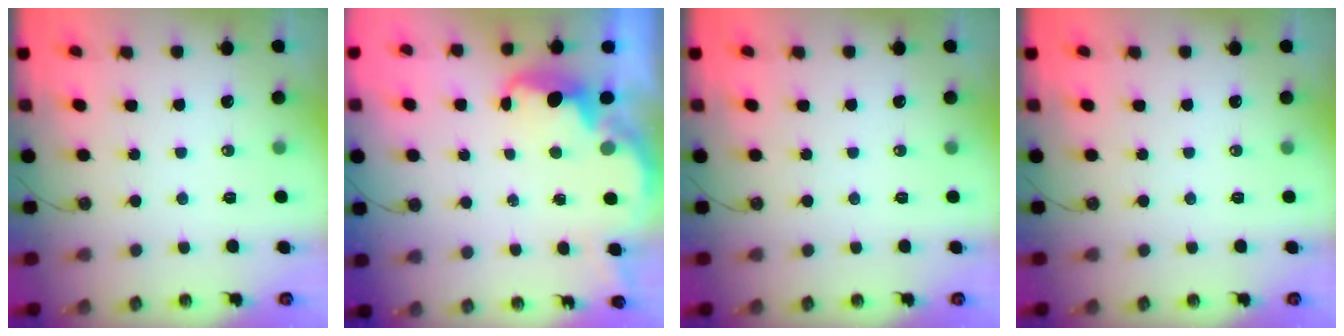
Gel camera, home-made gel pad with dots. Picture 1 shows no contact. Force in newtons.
{"total": 2.0, "press": 1.8, "slide": 0.8}
{"total": 0.0}
{"total": 0.0}